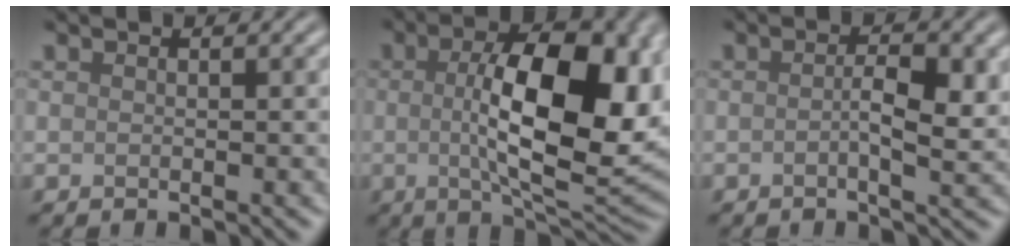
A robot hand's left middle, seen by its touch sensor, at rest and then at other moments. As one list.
[{"total": 12.7, "force": [0.8, 5.1, 11.6], "torque": [-0.171, 0.003, 0.013]}, {"total": 3.3, "force": [-0.1, 0.8, 3.2], "torque": [-0.054, -0.003, -0.002]}]